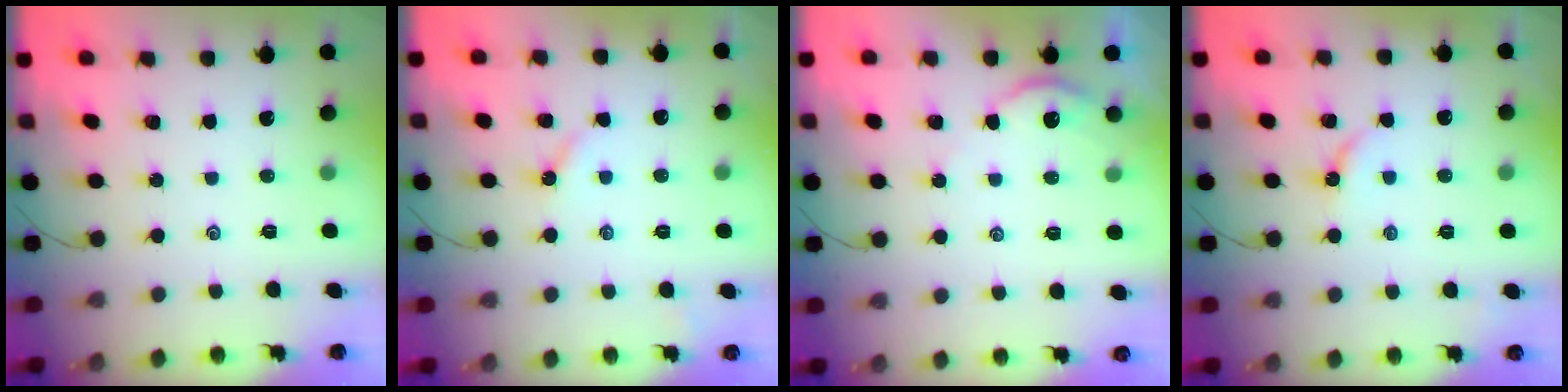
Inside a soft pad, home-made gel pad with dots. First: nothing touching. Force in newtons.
{"total": 3.0, "press": 3.0, "slide": 0.3}
{"total": 2.8, "press": 2.8, "slide": 0.4}
{"total": 3.0, "press": 2.9, "slide": 0.5}